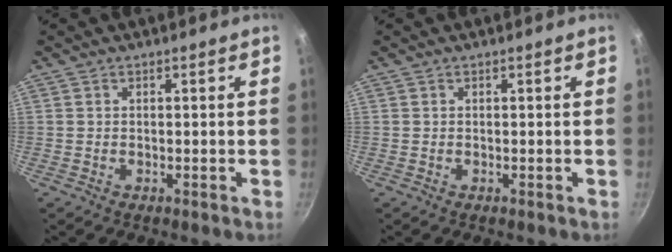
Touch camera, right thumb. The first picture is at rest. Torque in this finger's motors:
{"motor_torque": [-0.03, 0.02, -0.01, 0.00, 0.01]}